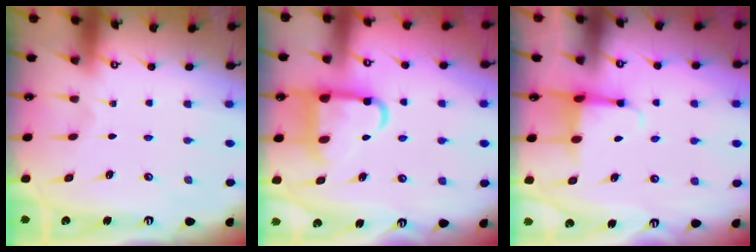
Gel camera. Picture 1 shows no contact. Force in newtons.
{"total": 11.6, "press": 11.5, "slide": 1.4}
{"total": 3.9, "press": 3.7, "slide": 1.3}